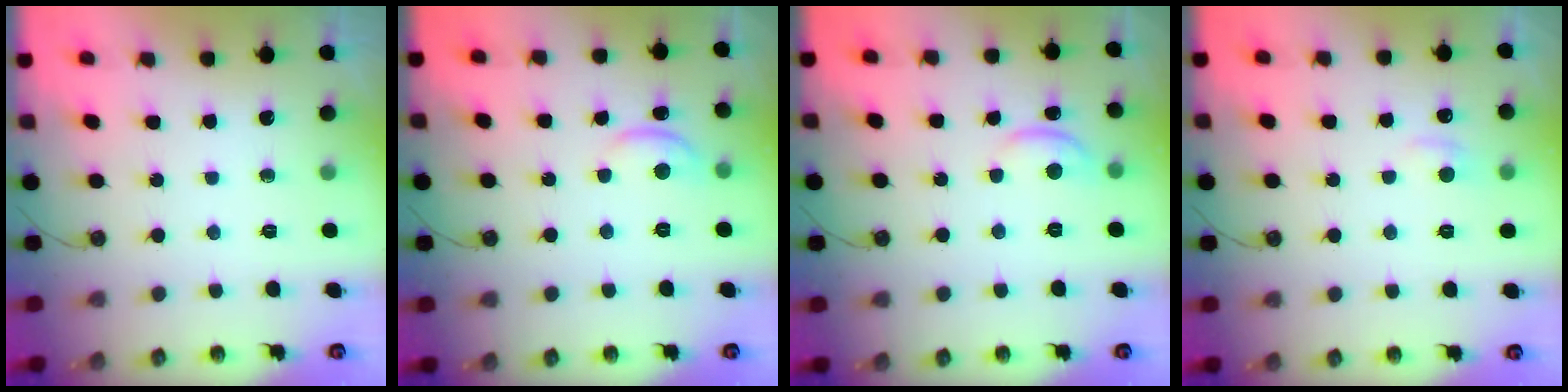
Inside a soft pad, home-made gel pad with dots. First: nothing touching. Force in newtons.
{"total": 1.4, "press": 1.3, "slide": 0.4}
{"total": 1.4, "press": 1.3, "slide": 0.4}
{"total": 0.8, "press": 0.1, "slide": 0.8}